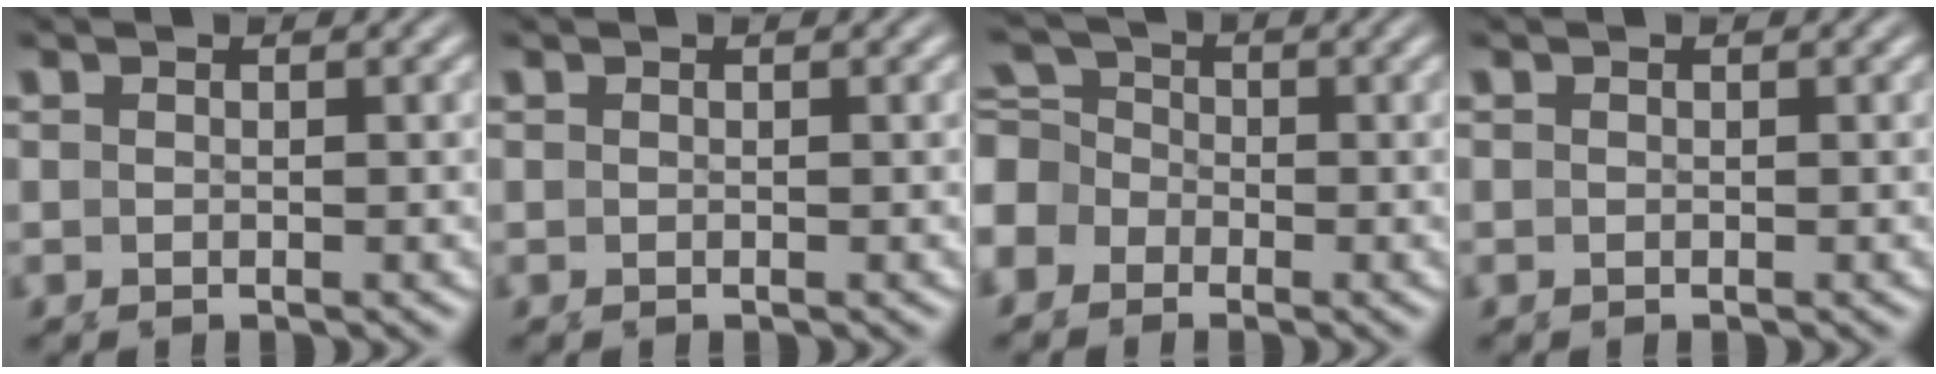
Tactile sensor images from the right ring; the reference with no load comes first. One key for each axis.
{"total": 0.0}
{"total": 5.4, "fx": 0.0, "fy": 5.0, "fz": 1.9, "tx": -0.032, "ty": 0.002, "tz": -0.012}
{"total": 0.0}